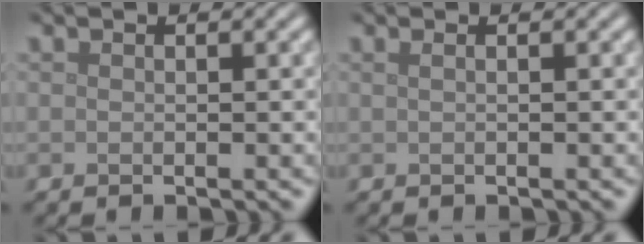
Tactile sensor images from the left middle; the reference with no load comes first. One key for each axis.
{"total": 1.0, "fx": 0.4, "fy": 0.5, "fz": 0.8, "tx": -0.005, "ty": -0.004, "tz": -0.003}